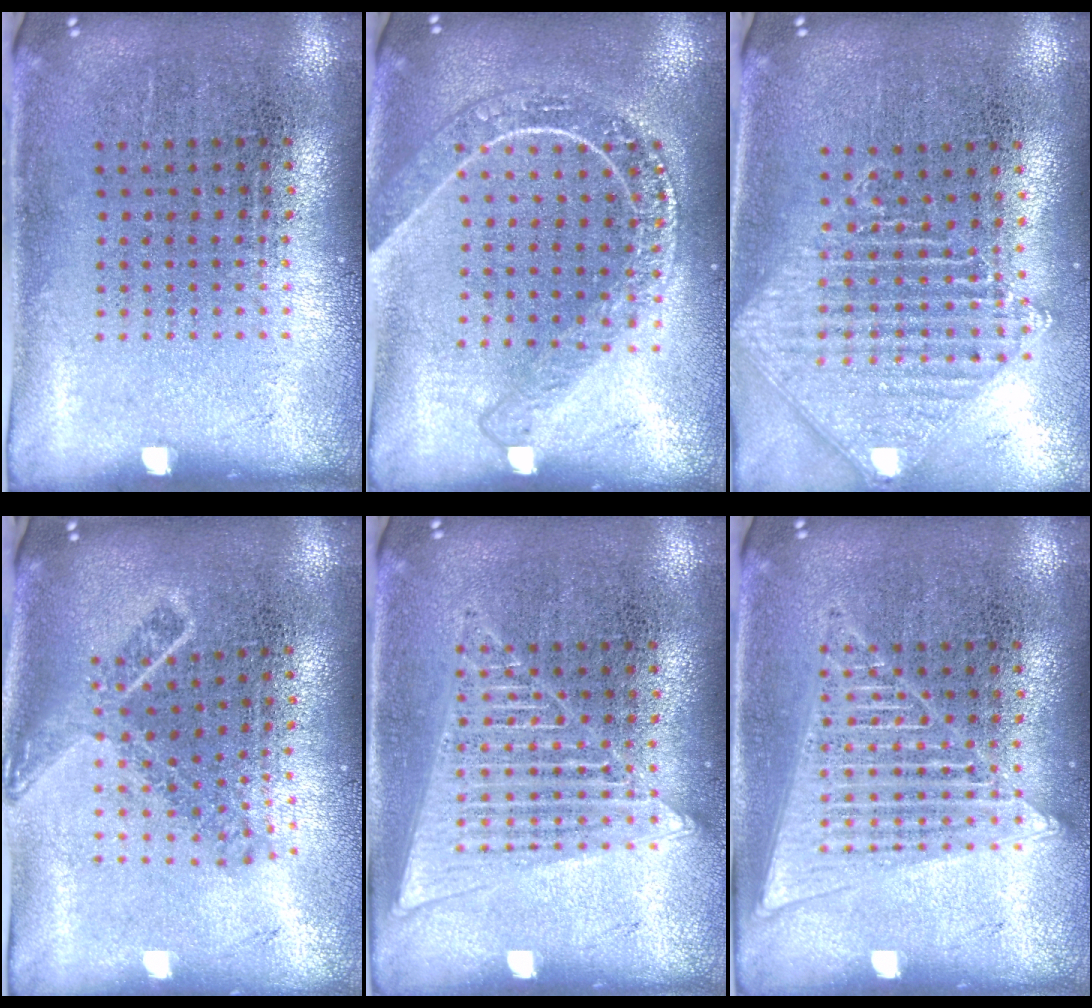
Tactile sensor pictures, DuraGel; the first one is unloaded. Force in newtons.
{"total": 1.9, "press": 1.7, "slide": 0.8}
{"total": 1.5, "press": 1.3, "slide": 0.6}
{"total": 1.8, "press": 1.4, "slide": 1.2}
{"total": 2.6, "press": 2.5, "slide": 0.3}
{"total": 2.7, "press": 2.7, "slide": 0.4}